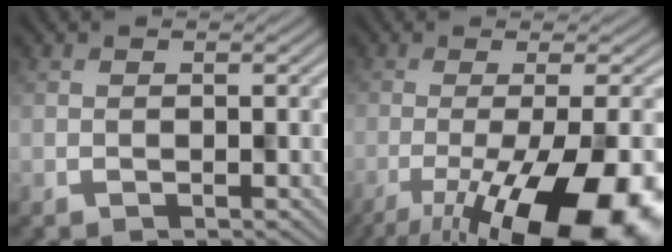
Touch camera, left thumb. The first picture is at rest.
{"total": 17.4, "force": [-9.5, 5.4, 13.5], "torque": [-0.185, -0.038, -0.134]}